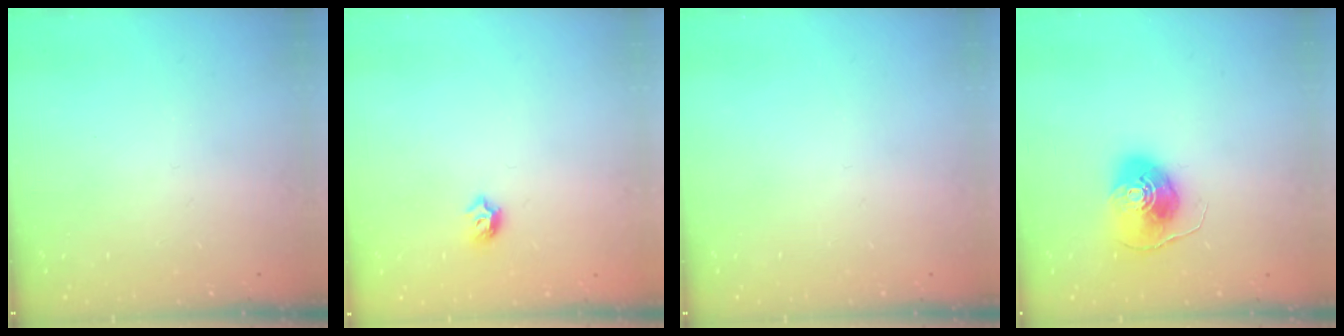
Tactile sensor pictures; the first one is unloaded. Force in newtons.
{"total": 5.3, "press": 5.3, "slide": 0.9}
{"total": 0.0}
{"total": 8.9, "press": 8.9, "slide": 0.8}